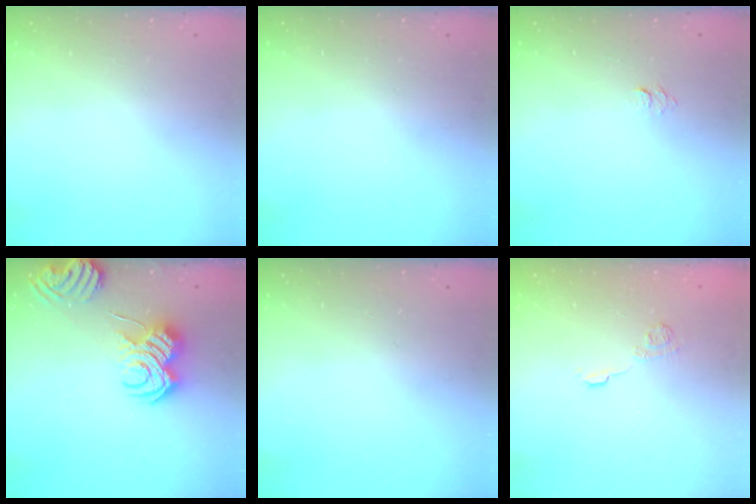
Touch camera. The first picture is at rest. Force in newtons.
{"total": 0.0}
{"total": 3.5, "press": 3.5, "slide": 0.3}
{"total": 8.5, "press": 8.5, "slide": 0.6}
{"total": 0.0}
{"total": 7.6, "press": 7.5, "slide": 1.0}